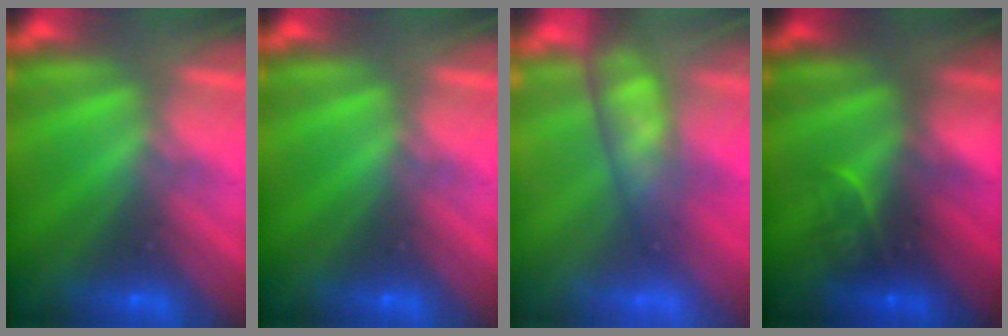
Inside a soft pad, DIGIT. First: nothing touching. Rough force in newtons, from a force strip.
{"total": 0.0}
{"total": 4.3}
{"total": 2.8}